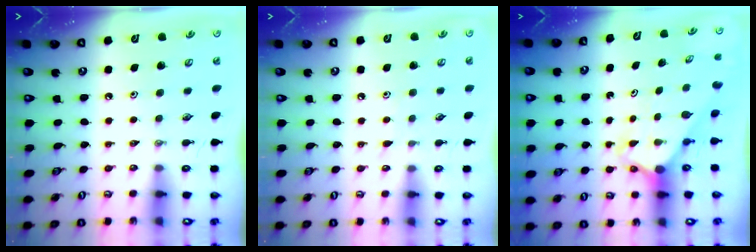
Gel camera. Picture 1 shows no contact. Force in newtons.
{"total": 2.3, "press": 2.2, "slide": 0.4}
{"total": 2.7, "press": 2.7, "slide": 0.2}